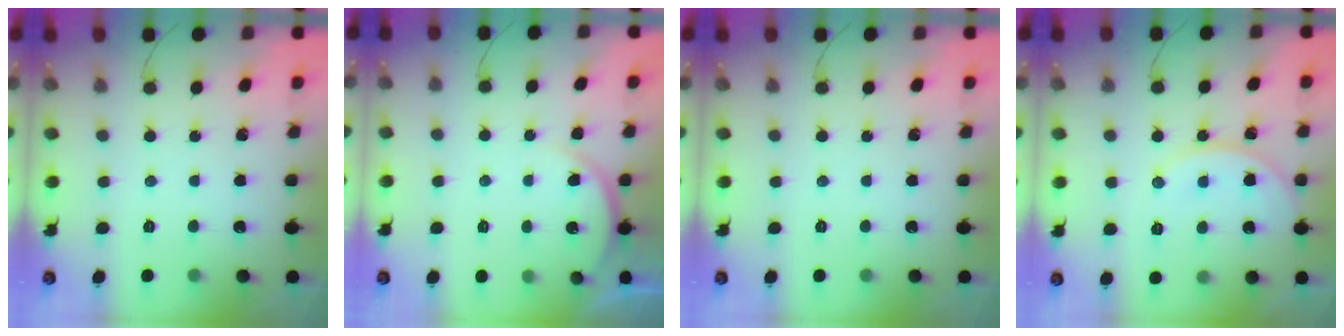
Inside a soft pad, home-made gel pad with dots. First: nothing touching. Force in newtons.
{"total": 5.9, "press": 5.9, "slide": 0.7}
{"total": 0.0}
{"total": 9.4, "press": 9.4, "slide": 0.2}